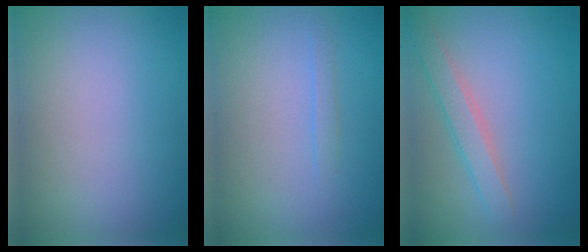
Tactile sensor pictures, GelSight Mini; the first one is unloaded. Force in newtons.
{"total": 0.8, "press": 0.8, "slide": 0.0}
{"total": 2.4, "press": 2.4, "slide": 0.1}